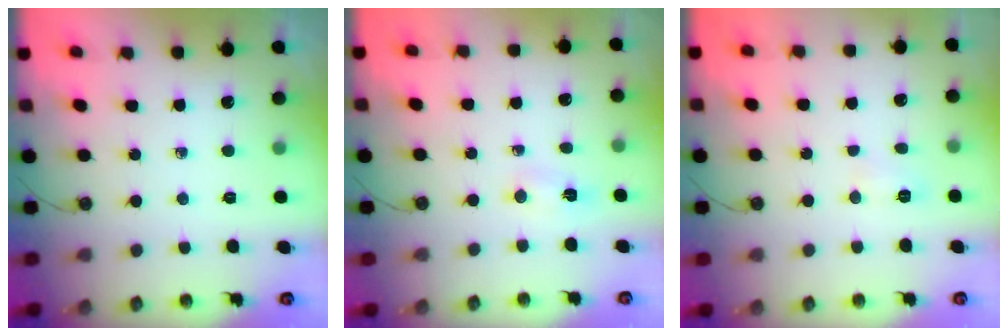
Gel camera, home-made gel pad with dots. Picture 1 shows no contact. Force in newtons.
{"total": 2.4, "press": 2.2, "slide": 1.0}
{"total": 5.8, "press": 5.8, "slide": 0.6}